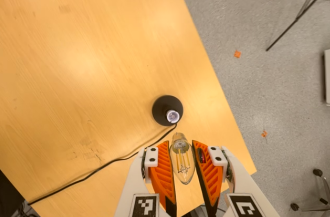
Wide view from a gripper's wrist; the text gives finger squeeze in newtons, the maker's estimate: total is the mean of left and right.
{"total": 11.7, "left": 12.0, "right": 11.3}